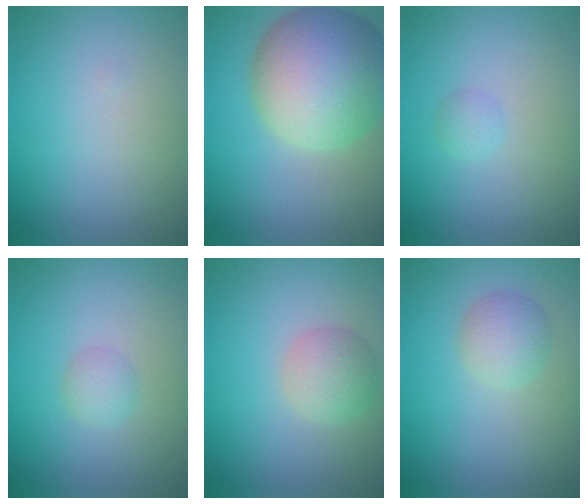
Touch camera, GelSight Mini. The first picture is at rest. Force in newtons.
{"total": 11.4, "press": 11.4, "slide": 0.6}
{"total": 0.9, "press": 0.9, "slide": 0.1}
{"total": 1.3, "press": 1.3, "slide": 0.1}
{"total": 2.8, "press": 2.8, "slide": 0.2}
{"total": 2.5, "press": 2.5, "slide": 0.1}